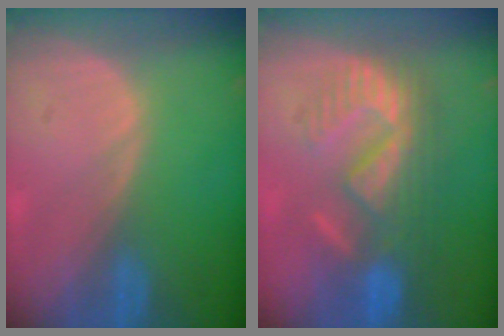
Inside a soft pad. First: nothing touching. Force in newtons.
{"total": 9.1, "press": 8.9, "slide": 1.9}